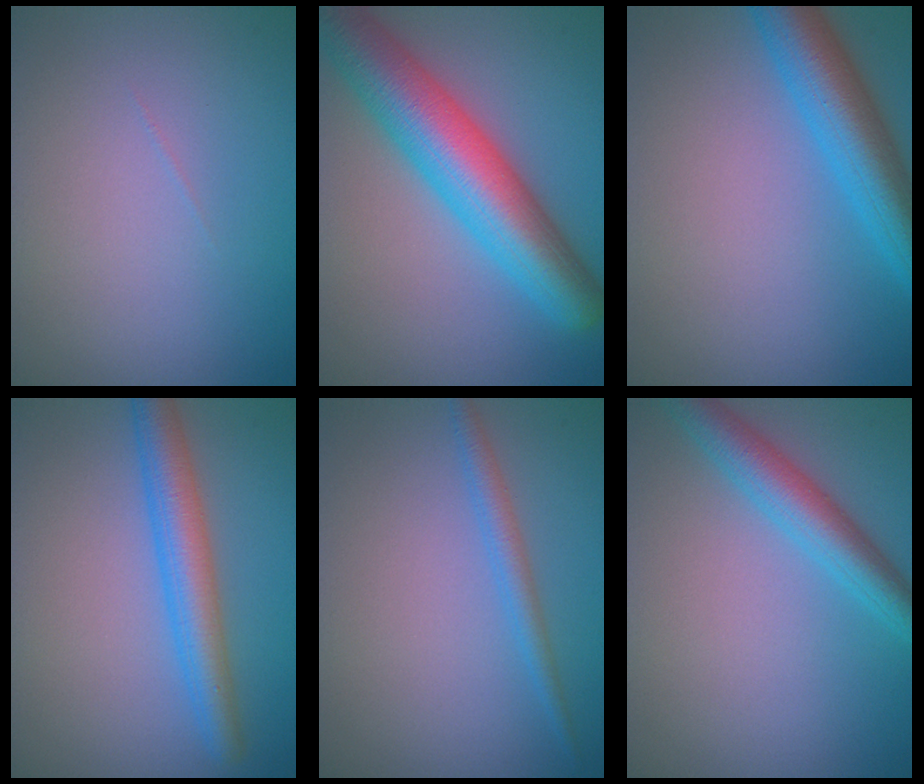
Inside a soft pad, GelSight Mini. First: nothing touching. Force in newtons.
{"total": 9.4, "press": 9.4, "slide": 0.4}
{"total": 6.3, "press": 6.3, "slide": 0.3}
{"total": 4.4, "press": 4.3, "slide": 0.2}
{"total": 1.8, "press": 1.8, "slide": 0.1}
{"total": 4.0, "press": 4.0, "slide": 0.1}